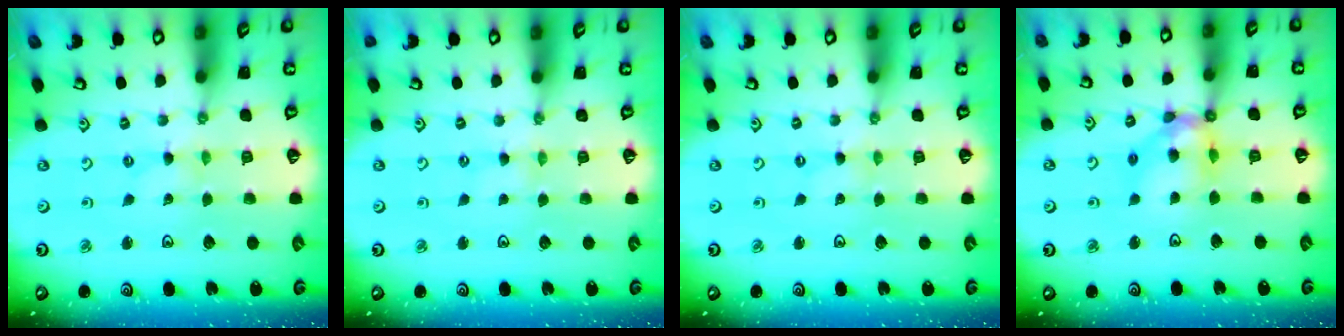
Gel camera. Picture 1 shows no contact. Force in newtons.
{"total": 1.1, "press": 1.1, "slide": 0.2}
{"total": 0.0}
{"total": 12.4, "press": 12.3, "slide": 1.5}